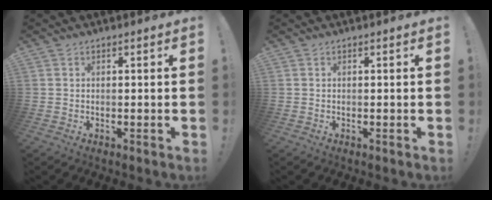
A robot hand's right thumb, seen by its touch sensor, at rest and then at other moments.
{"total": 0.0}